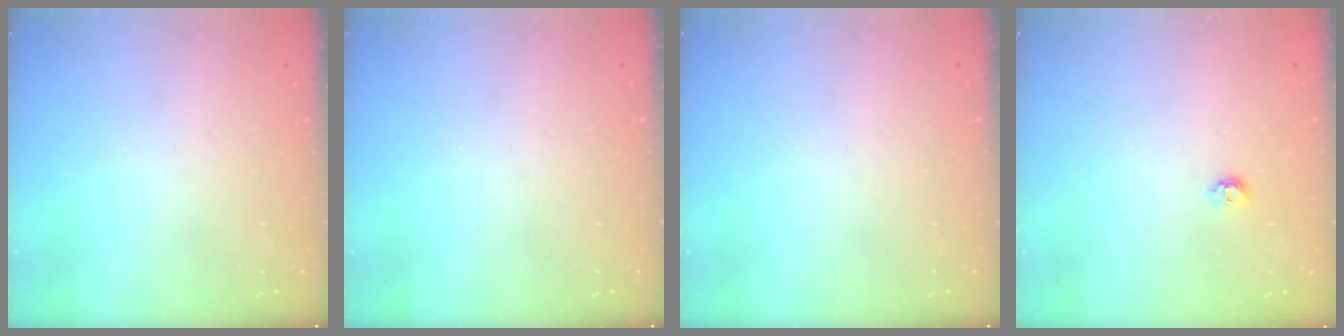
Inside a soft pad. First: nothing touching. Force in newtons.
{"total": 0.0}
{"total": 0.0}
{"total": 4.3, "press": 4.2, "slide": 0.5}